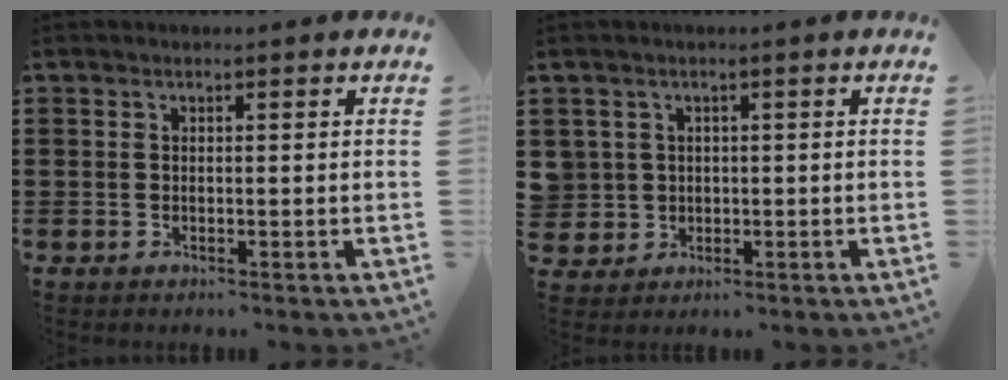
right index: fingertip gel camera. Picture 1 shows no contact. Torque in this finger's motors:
{"motor_torque": [1.10, 1.04, 0.24, 0.03]}